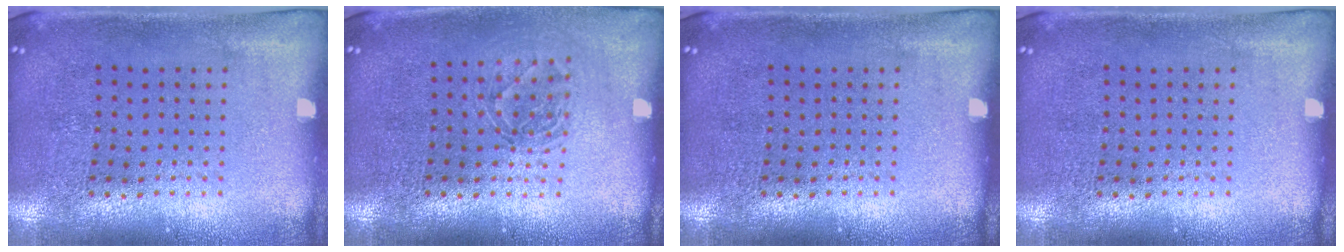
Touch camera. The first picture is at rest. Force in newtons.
{"total": 1.3, "press": 1.2, "slide": 0.6}
{"total": 0.0}
{"total": 0.0}